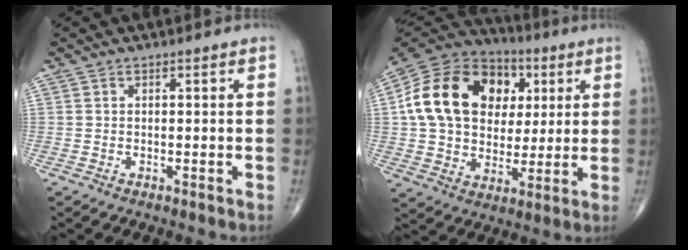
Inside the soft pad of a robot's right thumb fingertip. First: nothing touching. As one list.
[{"total": 22.9, "force": [4.8, 17.2, 14.2], "torque": [-0.243, 0.019, 0.083]}]